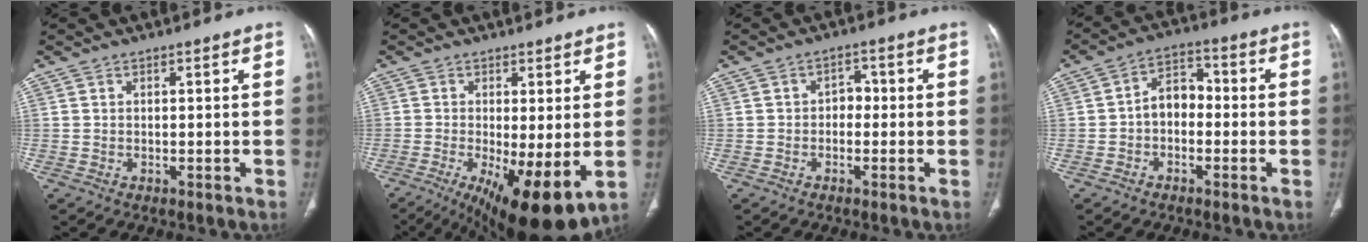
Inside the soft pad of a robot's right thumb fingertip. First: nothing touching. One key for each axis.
{"total": 13.7, "fx": -3.6, "fy": 4.1, "fz": 12.5, "tx": -0.186, "ty": -0.024, "tz": -0.042}
{"total": 2.8, "fx": -0.5, "fy": 2.1, "fz": 1.7, "tx": -0.008, "ty": 0.014, "tz": -0.017}
{"total": 6.3, "fx": -1.2, "fy": 4.5, "fz": 4.3, "tx": -0.050, "ty": 0.031, "tz": -0.034}